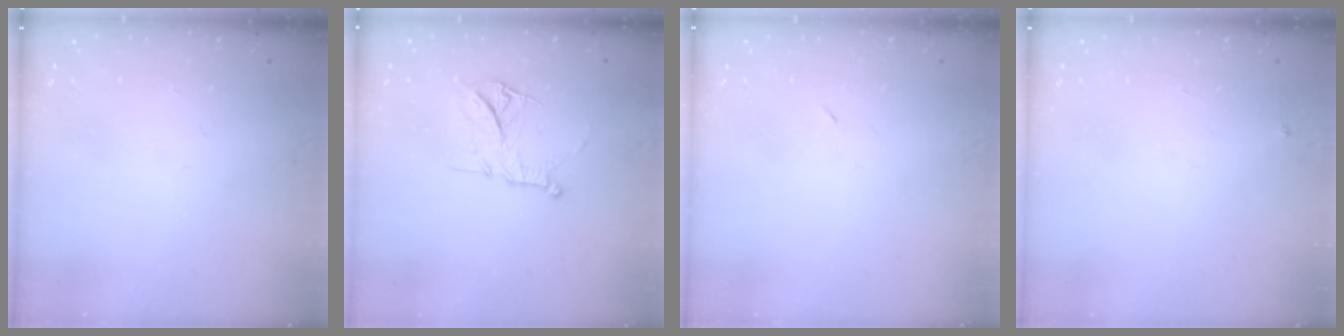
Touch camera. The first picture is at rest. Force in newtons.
{"total": 11.7, "press": 11.6, "slide": 1.0}
{"total": 2.2, "press": 1.8, "slide": 1.2}
{"total": 2.7, "press": 2.7, "slide": 0.4}